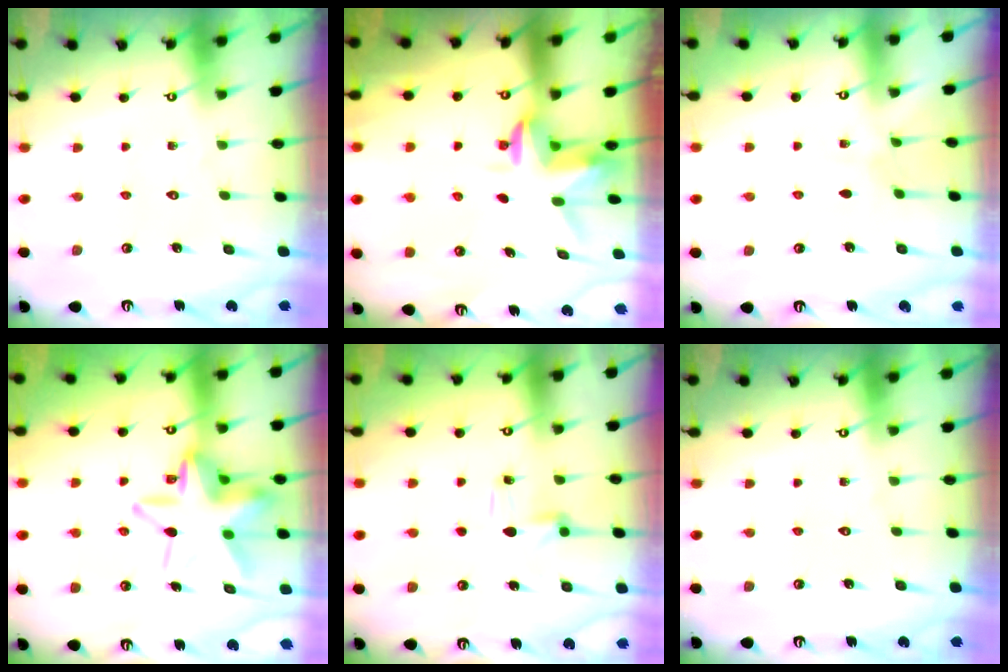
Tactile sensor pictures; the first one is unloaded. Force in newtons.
{"total": 3.4, "press": 3.3, "slide": 0.4}
{"total": 3.9, "press": 3.9, "slide": 0.6}
{"total": 15.6, "press": 15.4, "slide": 2.6}
{"total": 6.7, "press": 6.7, "slide": 0.5}
{"total": 0.0}